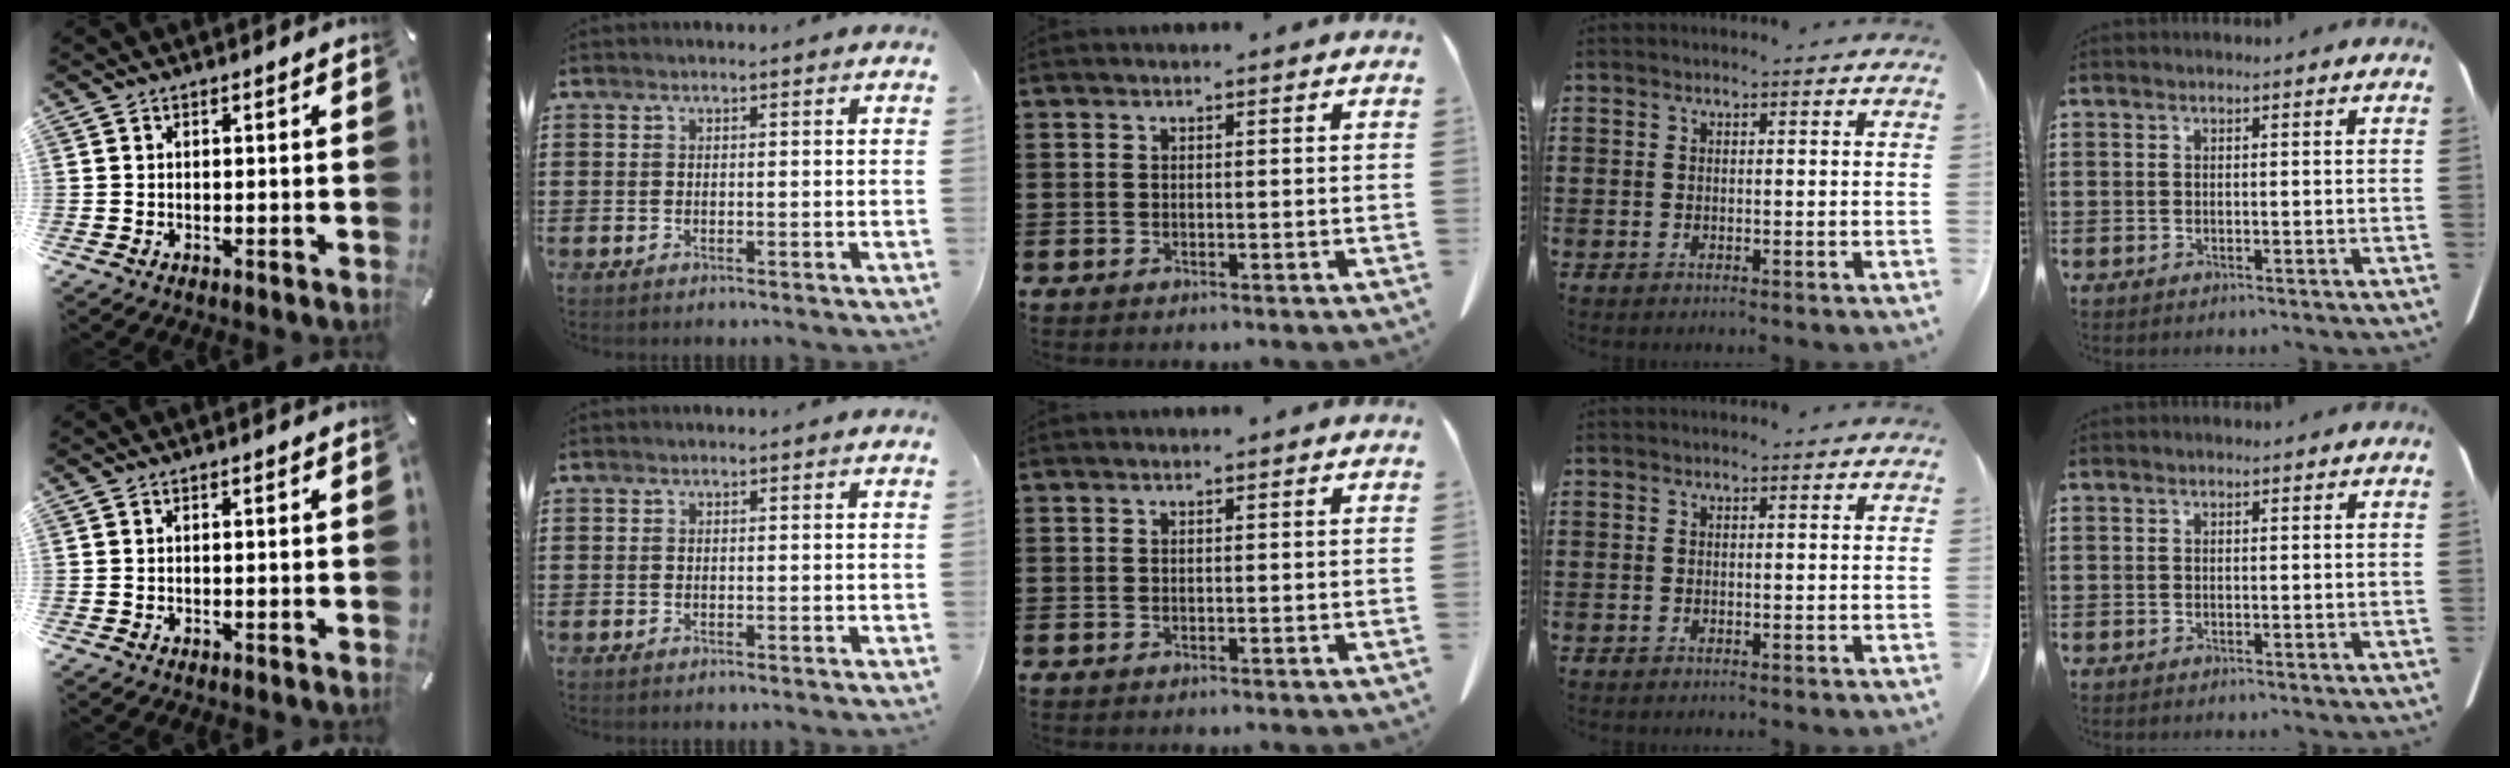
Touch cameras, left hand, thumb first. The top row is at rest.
{}